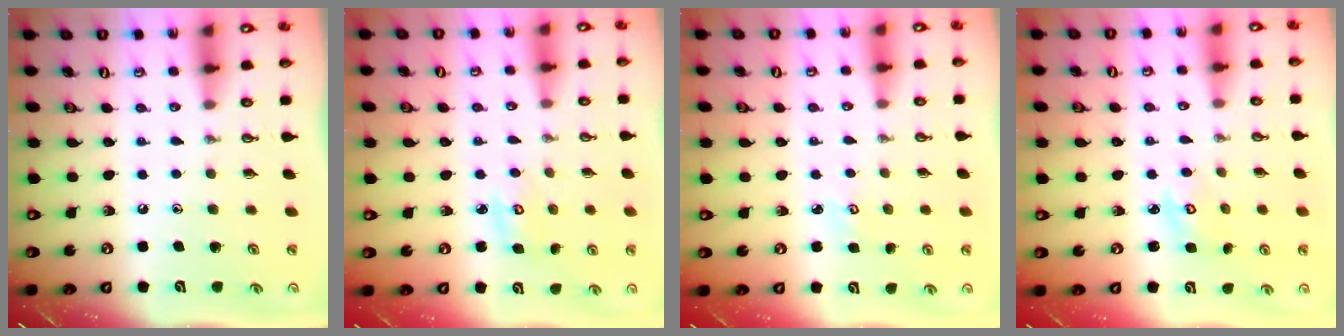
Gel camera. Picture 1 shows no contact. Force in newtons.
{"total": 4.0, "press": 4.0, "slide": 0.3}
{"total": 2.8, "press": 2.8, "slide": 0.3}
{"total": 3.5, "press": 3.5, "slide": 0.1}